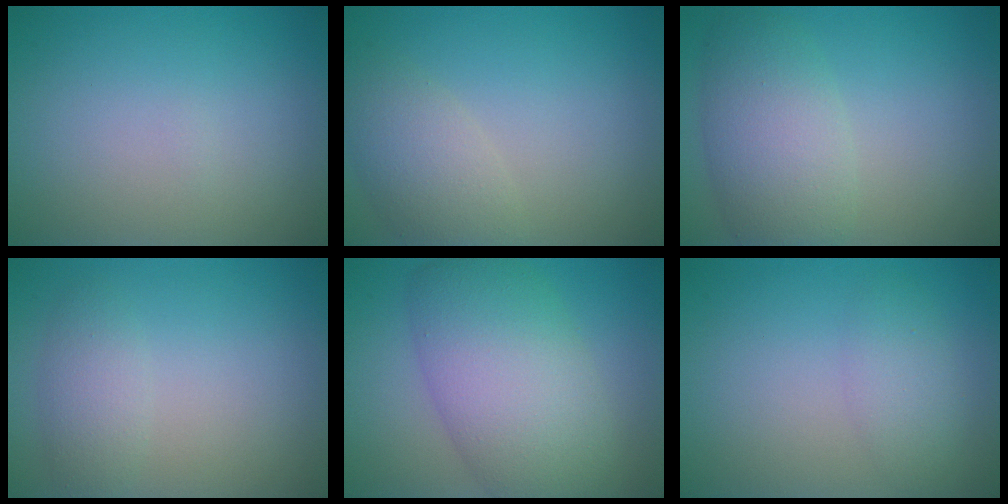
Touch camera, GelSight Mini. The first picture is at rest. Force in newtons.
{"total": 3.8, "press": 3.8, "slide": 0.4}
{"total": 5.5, "press": 5.5, "slide": 0.2}
{"total": 2.1, "press": 2.1, "slide": 0.2}
{"total": 9.1, "press": 9.1, "slide": 0.5}
{"total": 2.2, "press": 2.2, "slide": 0.1}